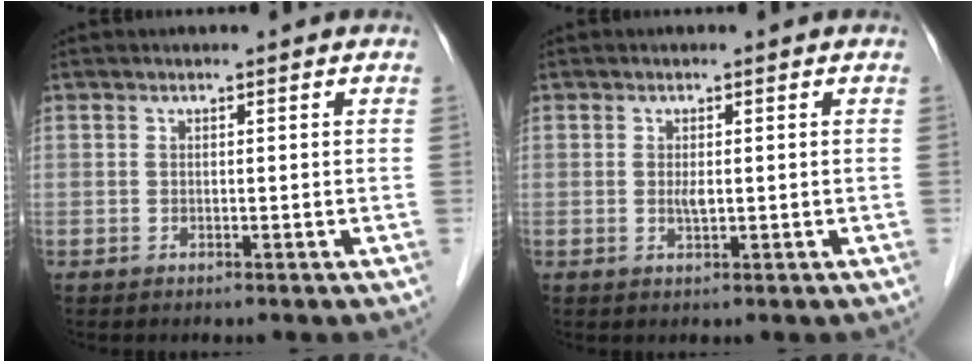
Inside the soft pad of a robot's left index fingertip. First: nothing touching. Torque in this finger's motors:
{"motor_torque": [0.41, 0.23, -0.01, 0.02]}